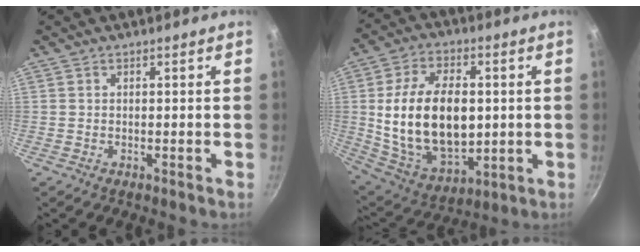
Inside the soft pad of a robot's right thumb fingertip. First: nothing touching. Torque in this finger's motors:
{"motor_torque": [-0.74, 1.93, 1.17, 0.96, 0.46]}